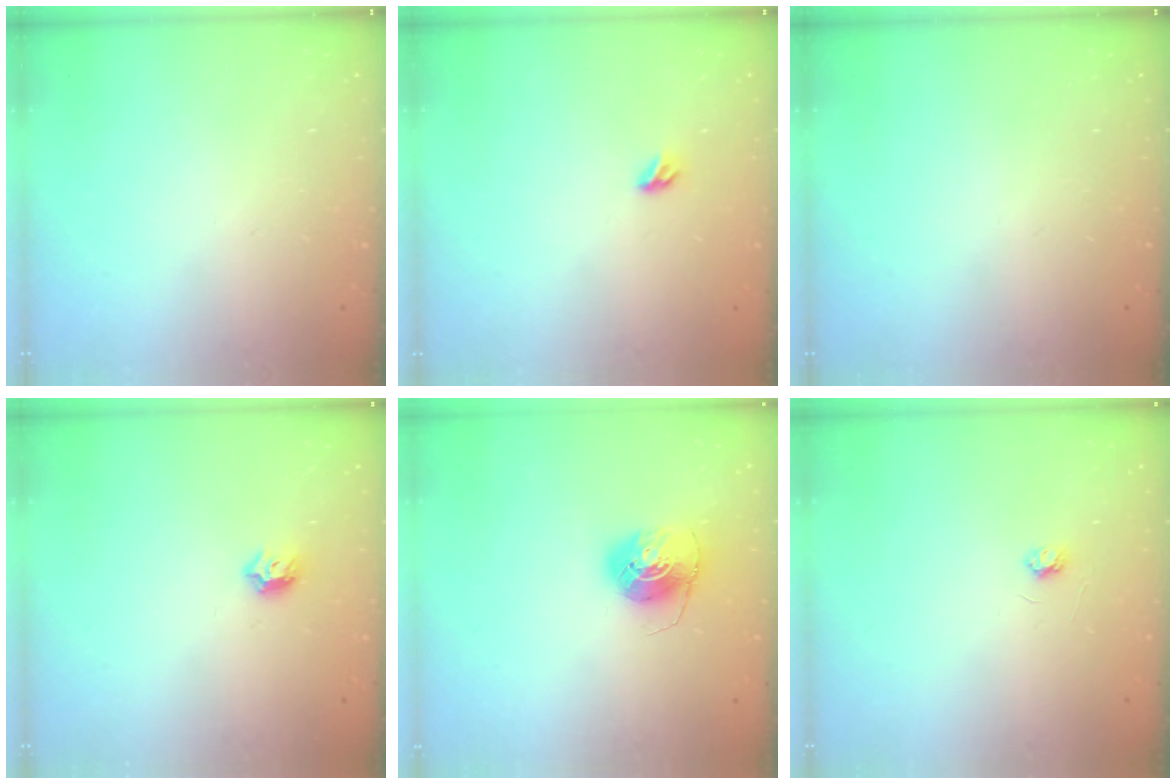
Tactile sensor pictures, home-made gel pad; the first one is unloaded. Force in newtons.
{"total": 3.2, "press": 3.1, "slide": 0.8}
{"total": 0.0}
{"total": 5.6, "press": 5.5, "slide": 0.9}
{"total": 8.1, "press": 8.1, "slide": 0.5}
{"total": 2.6, "press": 2.6, "slide": 0.3}